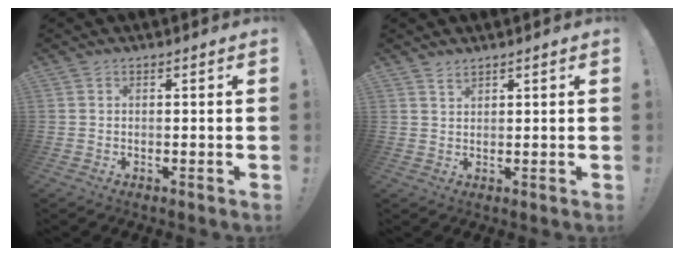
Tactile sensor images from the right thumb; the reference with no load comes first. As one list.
[{"total": 1.7, "force": [1.6, 0.4, 0.6], "torque": [-0.011, -0.007, 0.029]}]